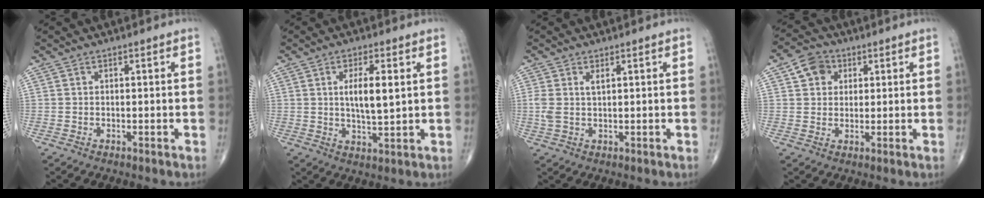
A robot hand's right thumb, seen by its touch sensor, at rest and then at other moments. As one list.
[{"total": 7.3, "force": [1.7, 2.1, 6.7], "torque": [-0.114, -0.014, 0.033]}, {"total": 3.2, "force": [1.1, 1.4, 2.7], "torque": [-0.067, 0.007, 0.028]}, {"total": 5.6, "force": [2.0, 4.6, 2.4], "torque": [-0.020, 0.001, 0.030]}]